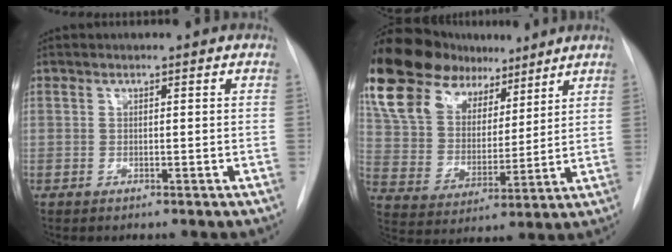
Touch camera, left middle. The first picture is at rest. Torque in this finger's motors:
{"motor_torque": [0.90, -0.82, 1.05, 0.21]}